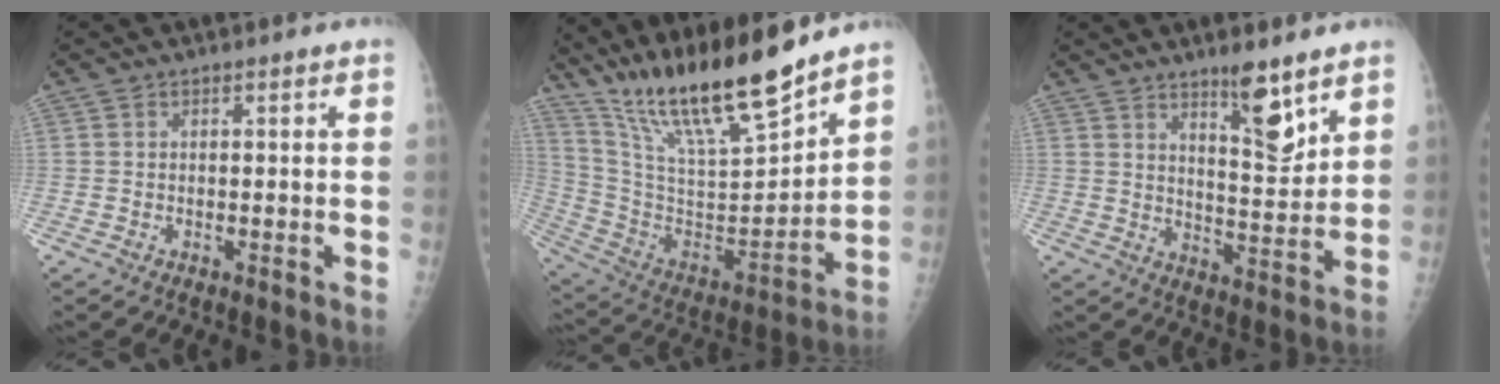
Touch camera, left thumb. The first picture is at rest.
{"total": 22.4, "force": [18.4, 3.0, 12.3], "torque": [-0.192, -0.096, 0.337]}
{"total": 9.2, "force": [6.2, 2.3, 6.4], "torque": [-0.086, -0.054, 0.104]}